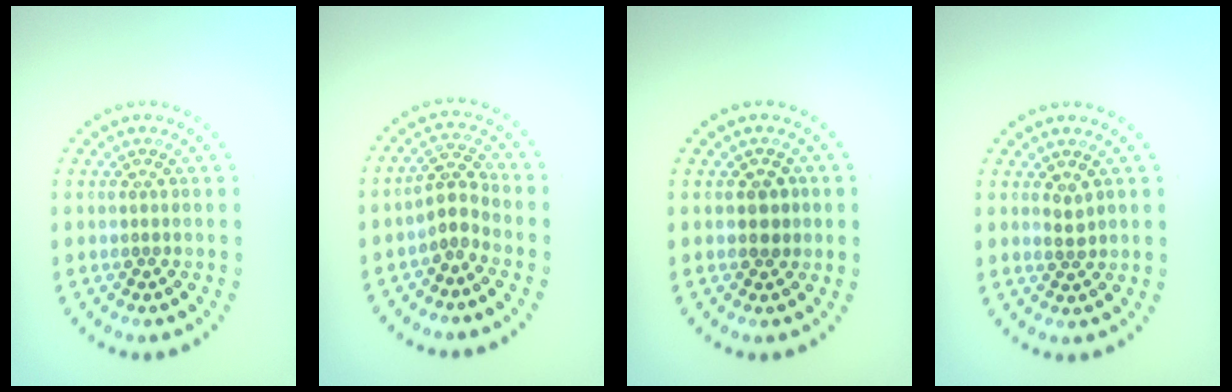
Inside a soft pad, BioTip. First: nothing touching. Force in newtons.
{"total": 2.1, "press": 1.6, "slide": 1.4}
{"total": 1.6, "press": 1.6, "slide": 0.4}
{"total": 1.1, "press": 1.0, "slide": 0.5}